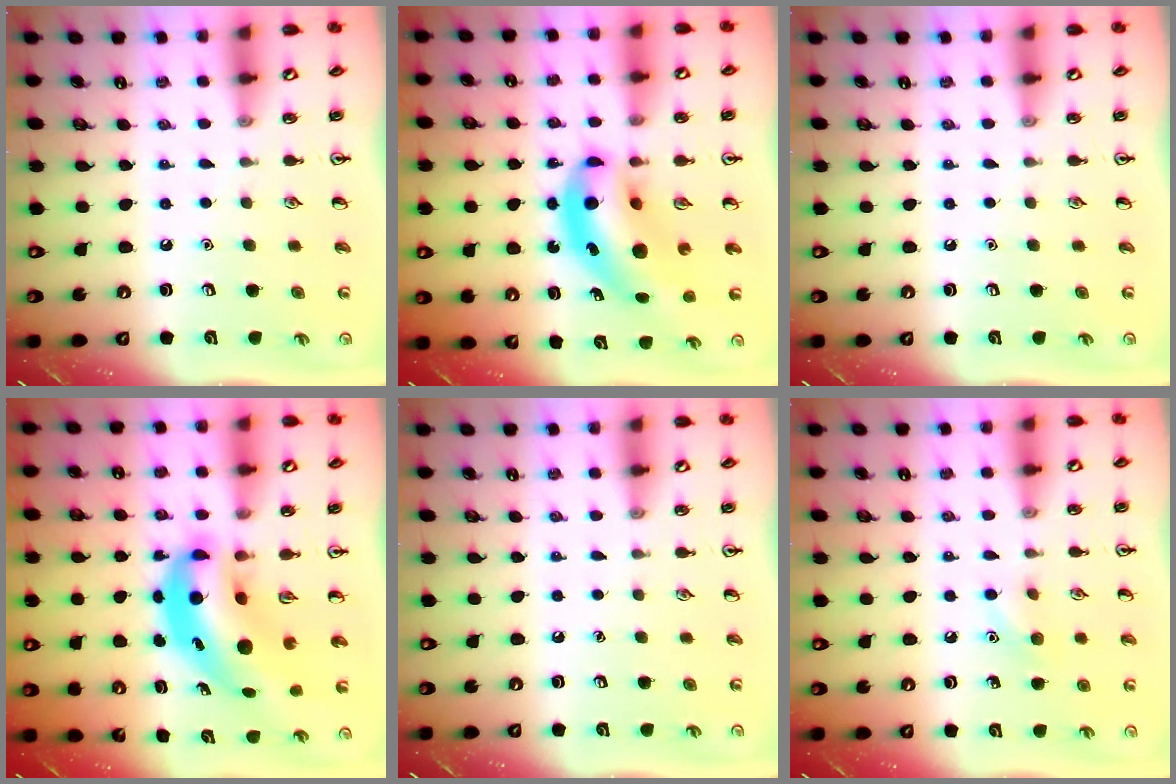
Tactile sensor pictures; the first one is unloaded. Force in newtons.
{"total": 12.0, "press": 11.5, "slide": 3.5}
{"total": 0.0}
{"total": 10.1, "press": 9.6, "slide": 3.2}
{"total": 0.0}
{"total": 7.0, "press": 6.8, "slide": 1.6}